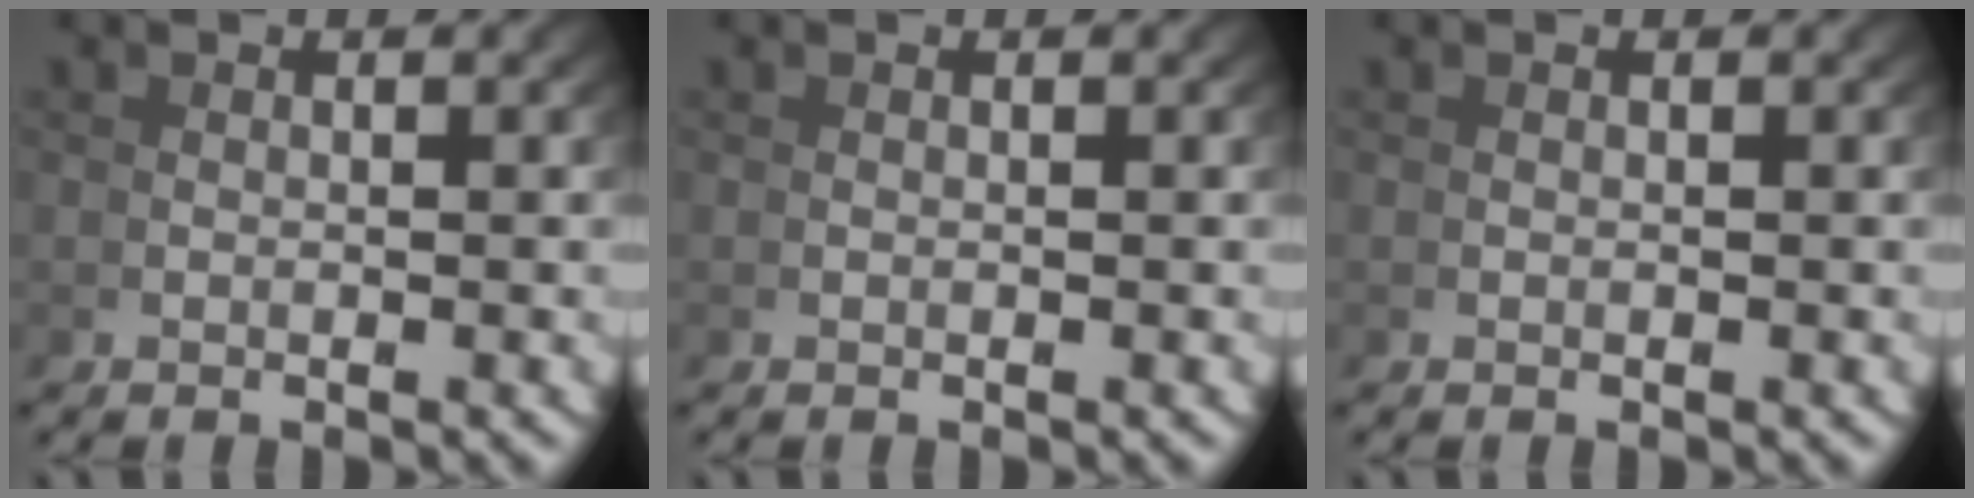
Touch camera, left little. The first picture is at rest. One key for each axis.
{"total": 0.0}
{"total": 0.0}